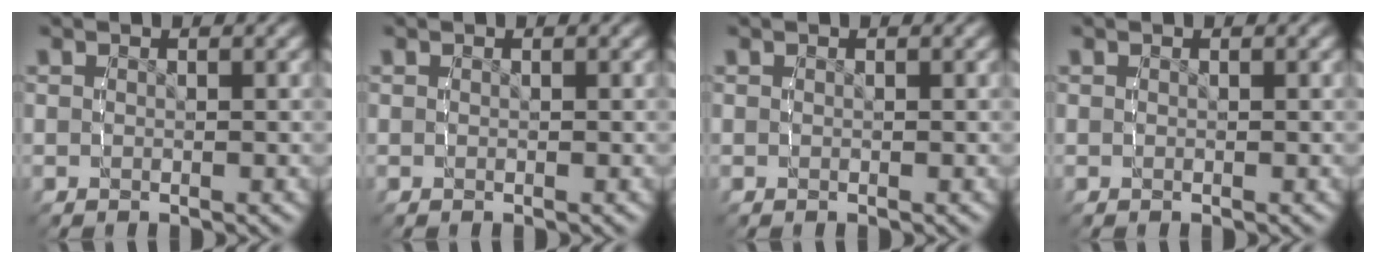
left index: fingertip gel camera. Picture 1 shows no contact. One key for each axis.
{"total": 0.0}
{"total": 0.0}
{"total": 0.0}